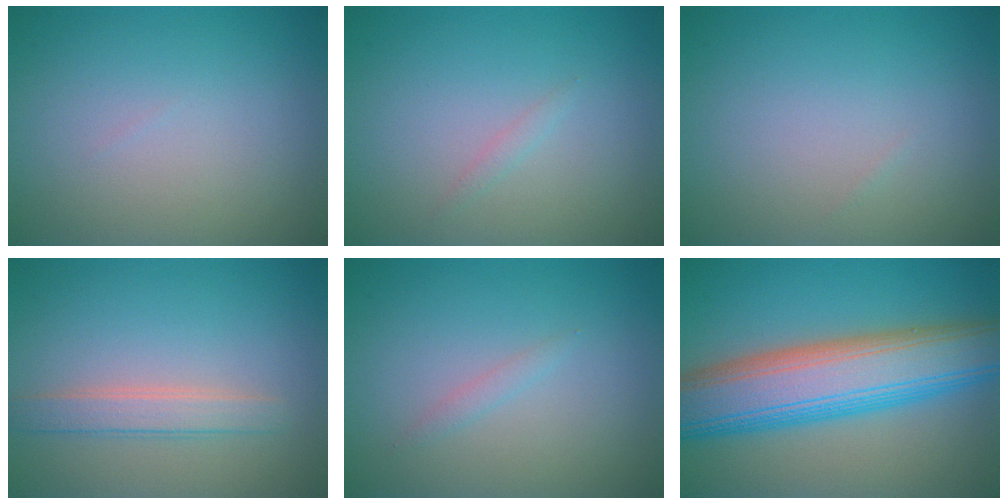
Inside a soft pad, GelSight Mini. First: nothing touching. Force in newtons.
{"total": 0.6, "press": 0.6, "slide": 0.1}
{"total": 0.0}
{"total": 2.4, "press": 2.4, "slide": 0.2}
{"total": 0.7, "press": 0.7, "slide": 0.1}
{"total": 11.1, "press": 11.1, "slide": 0.2}